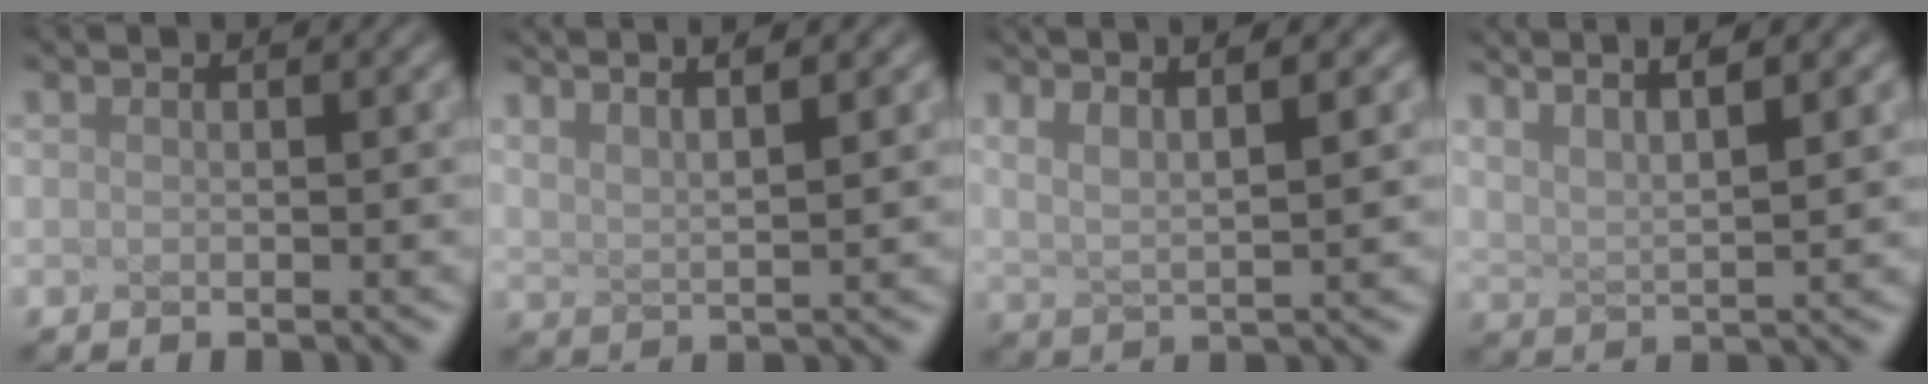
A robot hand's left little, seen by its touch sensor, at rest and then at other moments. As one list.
[{"total": 3.6, "force": [2.7, 0.0, 2.4], "torque": [-0.065, 0.019, 0.055]}, {"total": 3.8, "force": [2.0, 0.0, 3.2], "torque": [-0.082, 0.015, 0.055]}, {"total": 5.1, "force": [3.7, 0.2, 3.4], "torque": [-0.087, 0.020, 0.072]}]